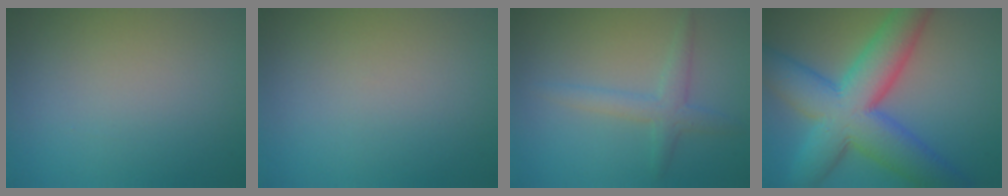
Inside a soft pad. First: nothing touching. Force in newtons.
{"total": 0.0}
{"total": 1.8, "press": 1.8, "slide": 0.1}
{"total": 11.7, "press": 11.7, "slide": 0.4}